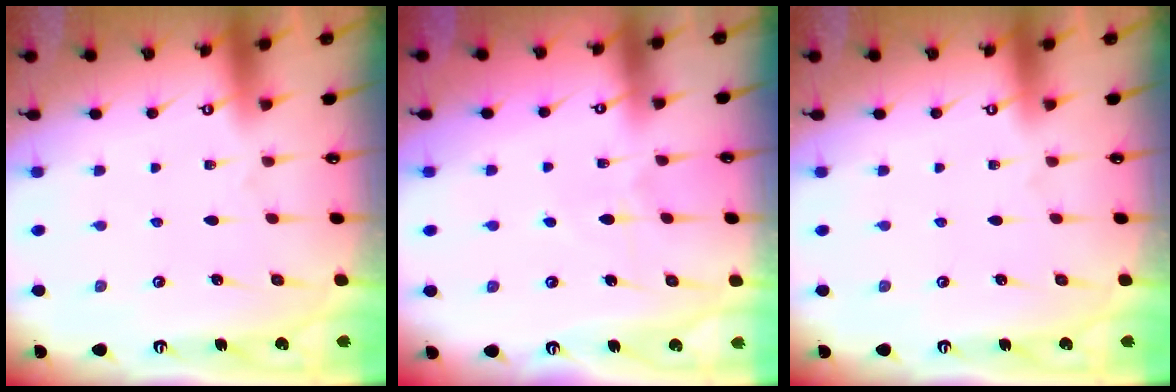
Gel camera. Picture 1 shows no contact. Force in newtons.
{"total": 3.9, "press": 3.9, "slide": 0.5}
{"total": 0.0}